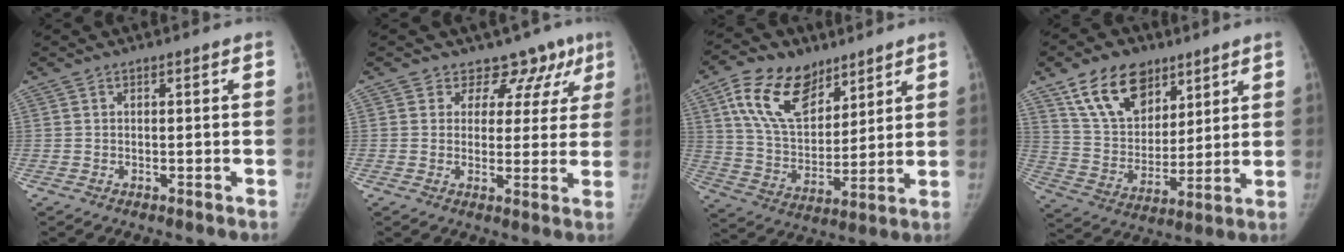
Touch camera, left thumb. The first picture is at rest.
{"total": 9.0, "force": [6.4, 6.2, 1.0], "torque": [0.041, -0.023, 0.060]}
{"total": 16.9, "force": [9.5, 10.2, 9.5], "torque": [-0.138, -0.033, 0.182]}
{"total": 15.8, "force": [9.7, 10.1, 7.5], "torque": [-0.096, -0.039, 0.181]}